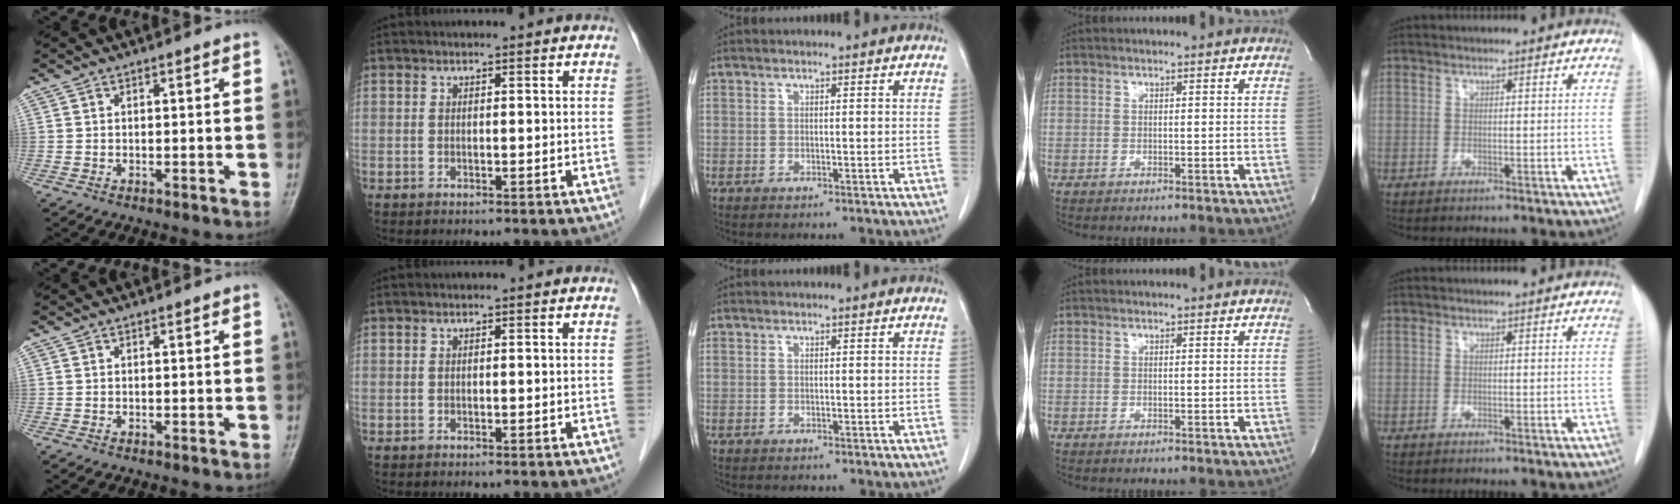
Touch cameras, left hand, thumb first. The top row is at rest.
{}